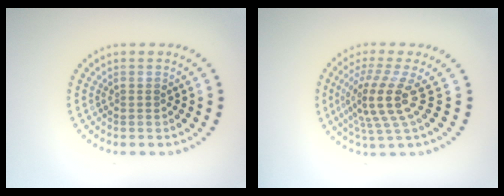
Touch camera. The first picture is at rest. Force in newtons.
{"total": 4.5, "press": 3.2, "slide": 3.1}